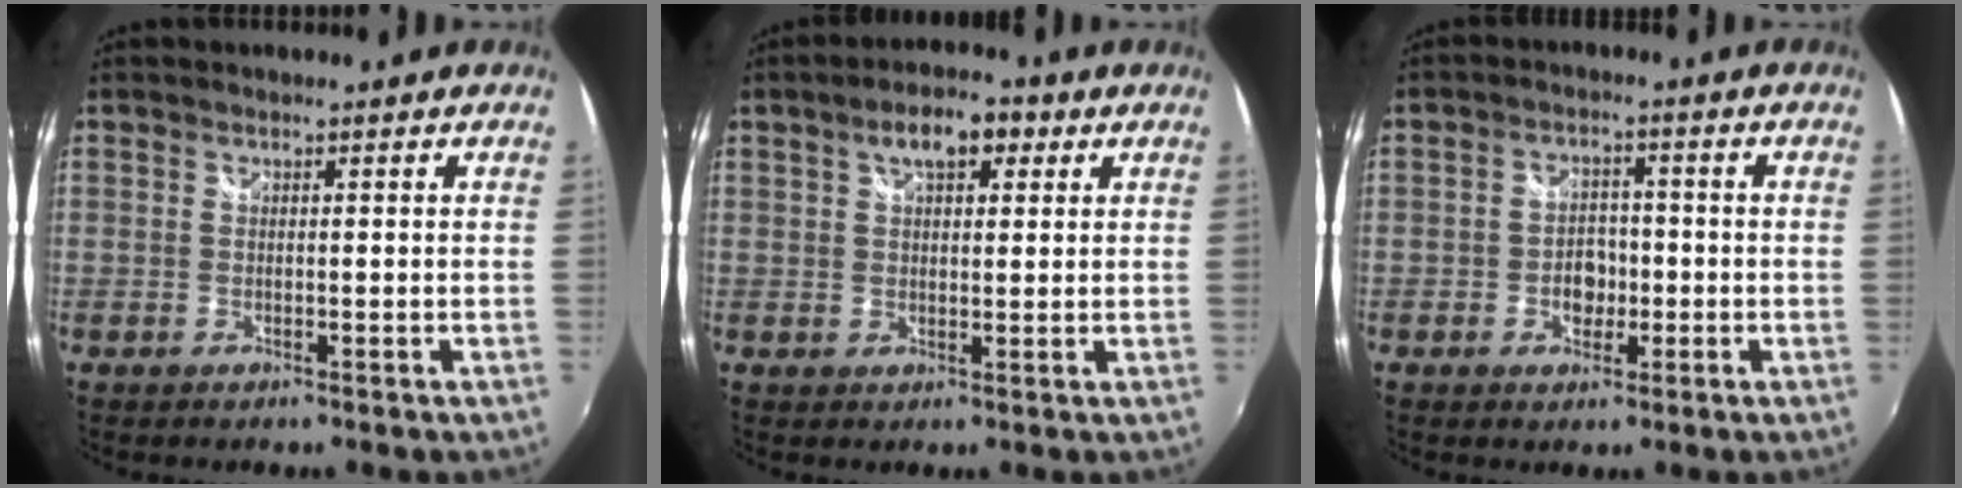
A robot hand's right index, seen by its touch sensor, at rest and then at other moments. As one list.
[{"total": 6.5, "force": [3.0, 3.2, 4.8], "torque": [-0.082, 0.021, 0.045]}, {"total": 4.4, "force": [-1.4, 3.4, 2.4], "torque": [-0.044, 0.007, -0.019]}]